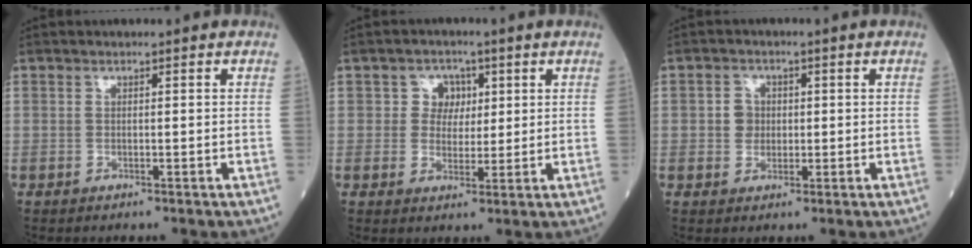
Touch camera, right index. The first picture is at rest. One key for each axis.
{"total": 3.9, "fx": 1.2, "fy": 3.5, "fz": 1.3, "tx": -0.013, "ty": 0.009, "tz": 0.016}
{"total": 2.7, "fx": 0.2, "fy": 2.5, "fz": 1.0, "tx": -0.012, "ty": 0.007, "tz": 0.004}